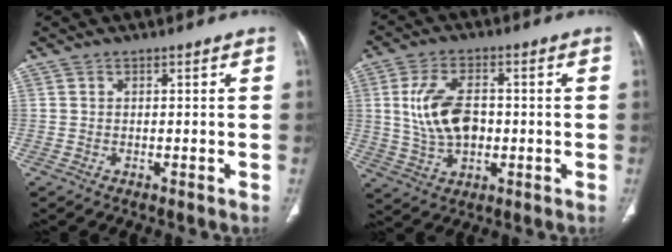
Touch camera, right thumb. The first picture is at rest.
{"total": 11.1, "force": [0.4, 6.8, 8.8], "torque": [-0.162, 0.007, 0.015]}